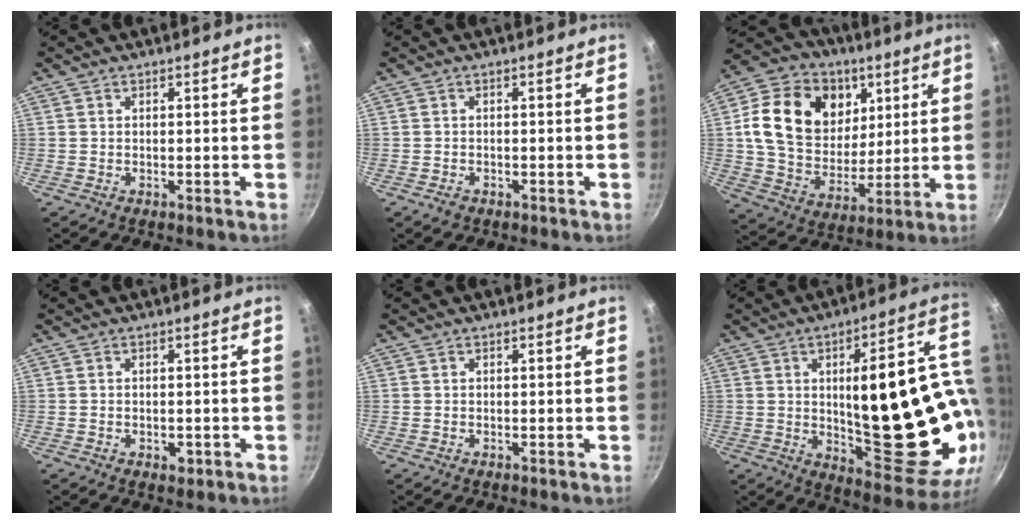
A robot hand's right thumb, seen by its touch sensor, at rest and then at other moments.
{"total": 1.6, "force": [-0.9, 1.0, 0.7], "torque": [-0.018, 0.009, -0.012]}
{"total": 21.7, "force": [6.4, 16.2, 12.8], "torque": [-0.202, -0.017, 0.110]}
{"total": 2.1, "force": [-0.7, 1.3, 1.5], "torque": [-0.020, -0.001, -0.008]}
{"total": 0.0}
{"total": 29.9, "force": [0.3, 11.3, 27.7], "torque": [-0.350, -0.011, 0.027]}